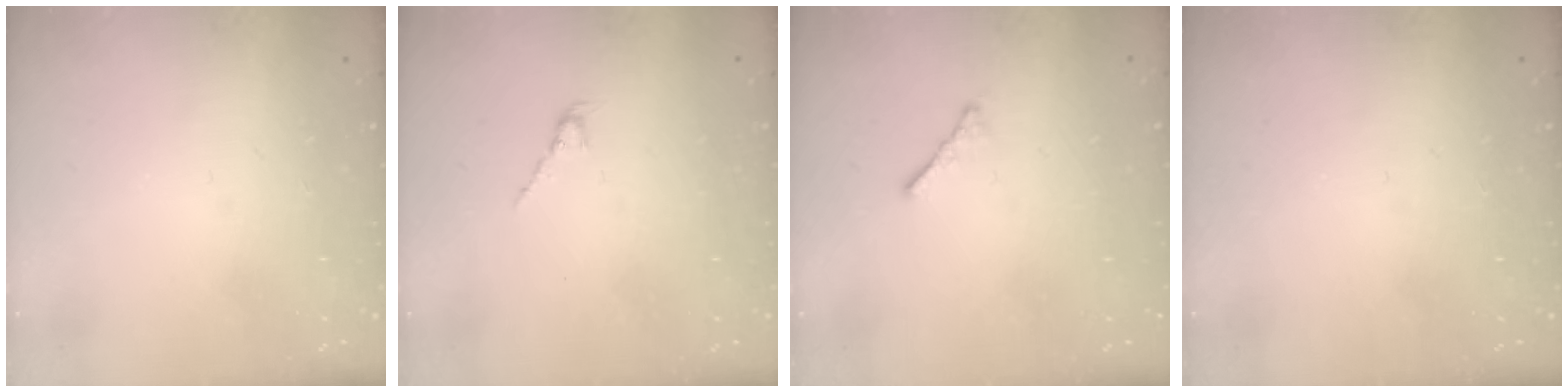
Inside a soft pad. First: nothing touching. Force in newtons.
{"total": 1.3, "press": 1.2, "slide": 0.5}
{"total": 1.7, "press": 1.6, "slide": 0.5}
{"total": 0.0}